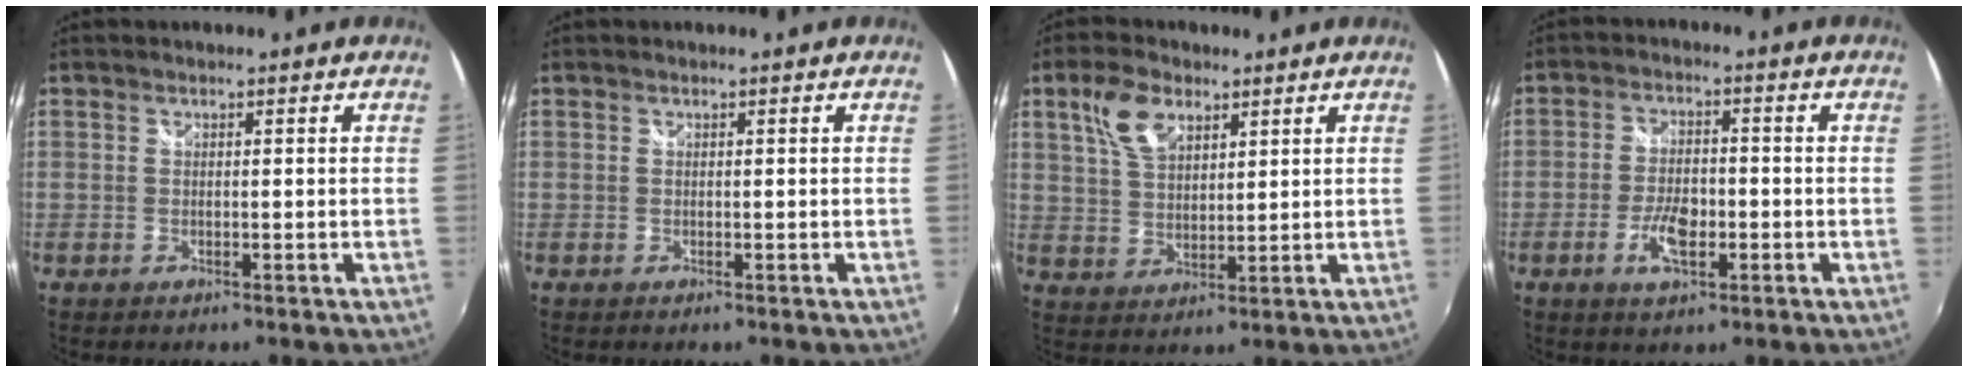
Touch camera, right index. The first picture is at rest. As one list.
[{"total": 0.0}, {"total": 8.0, "force": [4.2, 4.4, 5.1], "torque": [-0.102, 0.016, 0.083]}, {"total": 6.5, "force": [-2.4, 2.9, 5.3], "torque": [-0.111, 0.000, -0.042]}]